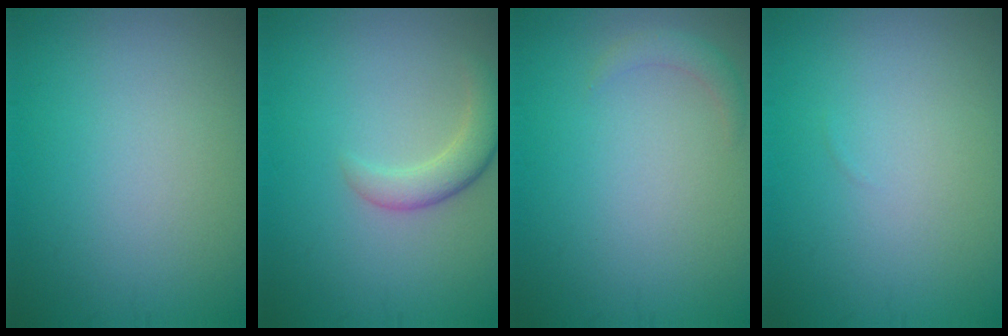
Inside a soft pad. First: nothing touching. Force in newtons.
{"total": 2.8, "press": 2.7, "slide": 0.3}
{"total": 1.3, "press": 1.2, "slide": 0.1}
{"total": 0.0}